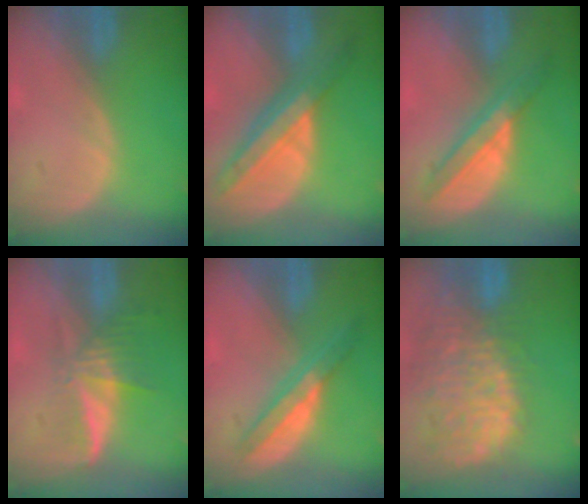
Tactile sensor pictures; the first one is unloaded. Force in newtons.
{"total": 8.8, "press": 7.7, "slide": 4.3}
{"total": 5.9, "press": 5.8, "slide": 1.0}
{"total": 6.0, "press": 5.6, "slide": 2.3}
{"total": 5.6, "press": 5.2, "slide": 1.9}
{"total": 14.3, "press": 11.7, "slide": 8.1}